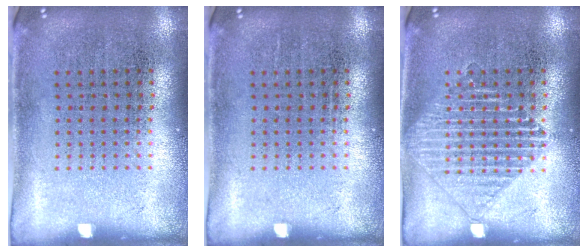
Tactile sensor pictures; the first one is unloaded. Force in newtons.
{"total": 0.0}
{"total": 2.3, "press": 2.3, "slide": 0.3}